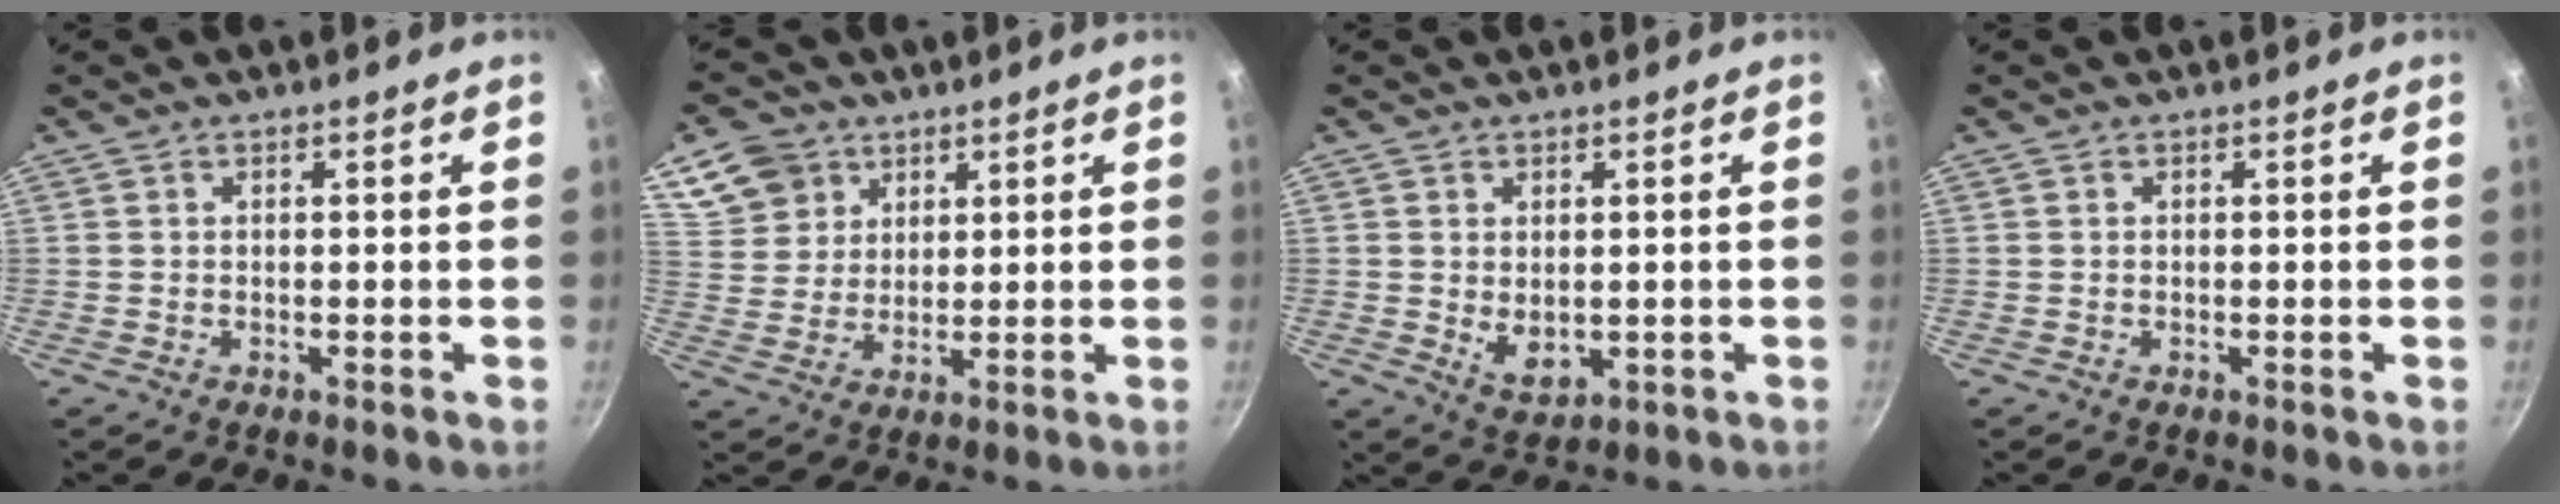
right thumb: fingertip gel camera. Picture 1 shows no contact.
{"total": 9.0, "force": [5.0, 7.1, 2.4], "torque": [-0.023, -0.004, 0.099]}
{"total": 4.7, "force": [0.2, 3.1, 3.5], "torque": [-0.051, -0.016, 0.013]}
{"total": 0.0}